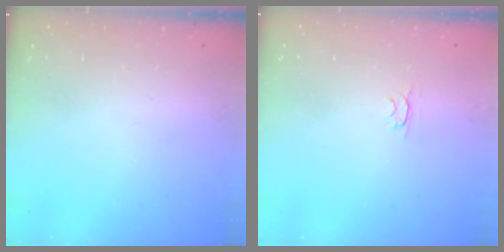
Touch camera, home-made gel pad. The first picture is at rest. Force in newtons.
{"total": 2.4, "press": 2.3, "slide": 0.5}